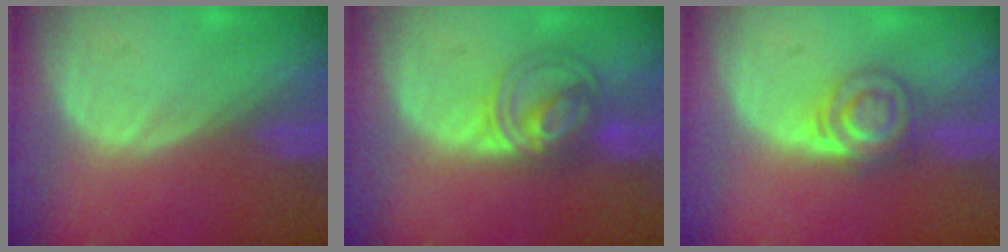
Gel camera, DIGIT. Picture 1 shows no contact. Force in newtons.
{"total": 6.3, "press": 6.1, "slide": 1.4}
{"total": 6.3, "press": 5.5, "slide": 3.1}